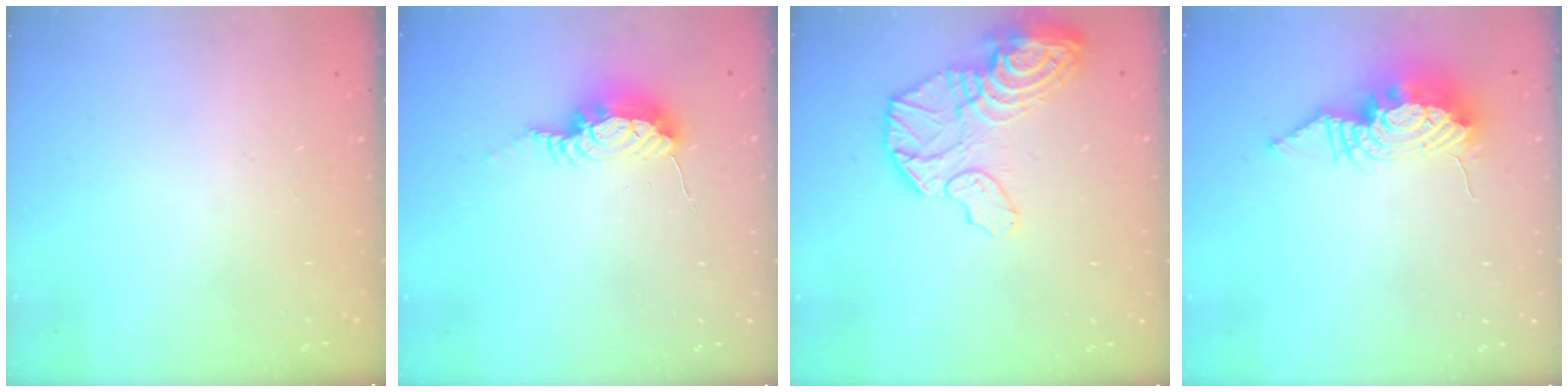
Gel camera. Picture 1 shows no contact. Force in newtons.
{"total": 8.4, "press": 8.4, "slide": 0.9}
{"total": 17.1, "press": 16.9, "slide": 2.3}
{"total": 11.7, "press": 11.6, "slide": 1.1}